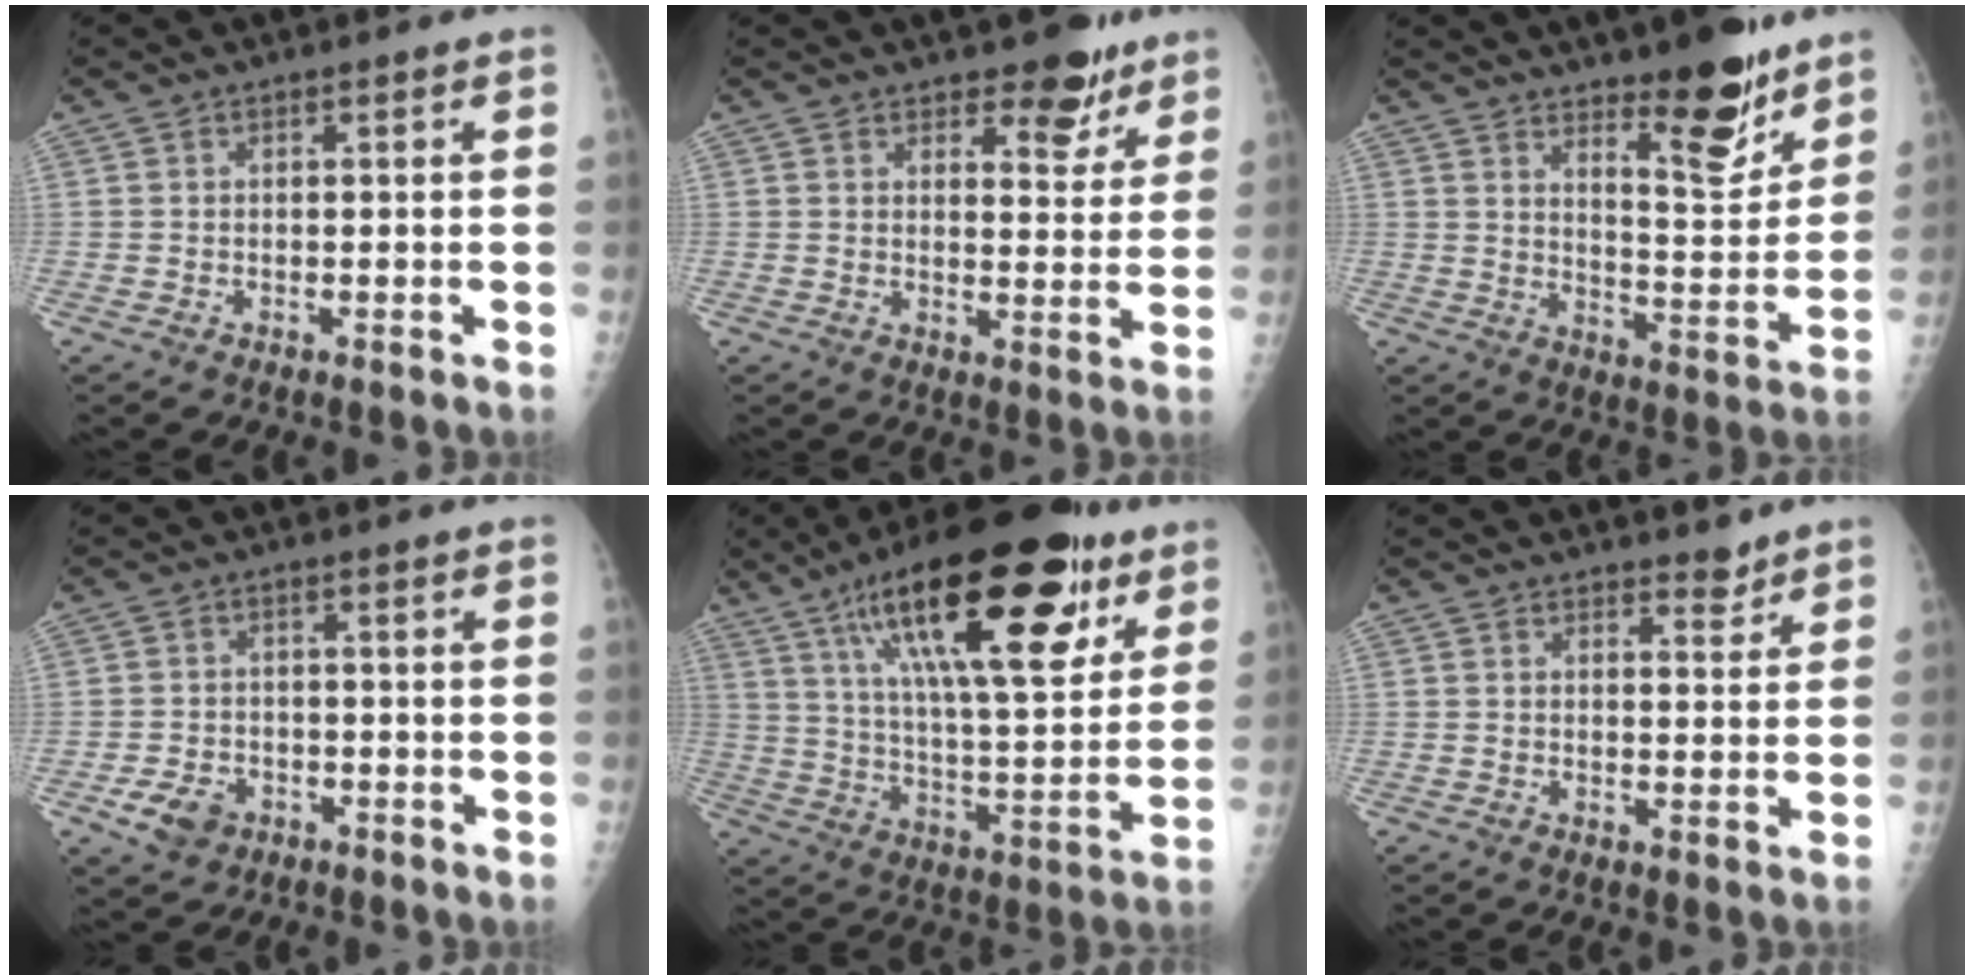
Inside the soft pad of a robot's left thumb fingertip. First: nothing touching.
{"total": 7.2, "force": [5.1, 3.5, 3.7], "torque": [-0.013, -0.031, 0.070]}
{"total": 13.5, "force": [9.3, 4.0, 9.0], "torque": [-0.096, -0.074, 0.146]}
{"total": 5.3, "force": [-2.5, 4.0, 2.5], "torque": [-0.038, 0.012, -0.037]}
{"total": 28.0, "force": [14.7, 9.2, 22.0], "torque": [-0.329, -0.032, 0.240]}
{"total": 2.8, "force": [2.3, 1.1, 1.1], "torque": [-0.001, -0.017, 0.032]}